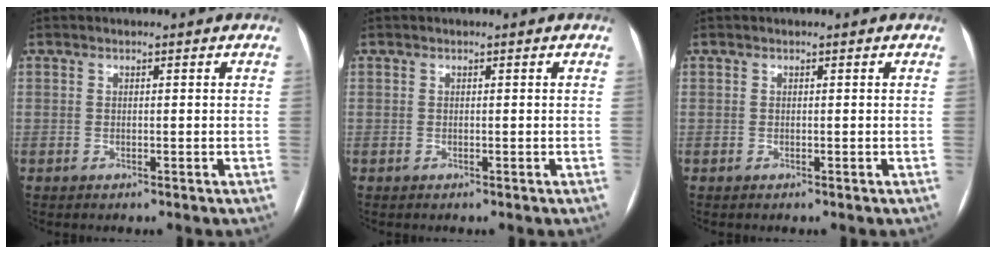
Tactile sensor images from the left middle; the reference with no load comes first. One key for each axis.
{"total": 0.0}
{"total": 0.0}